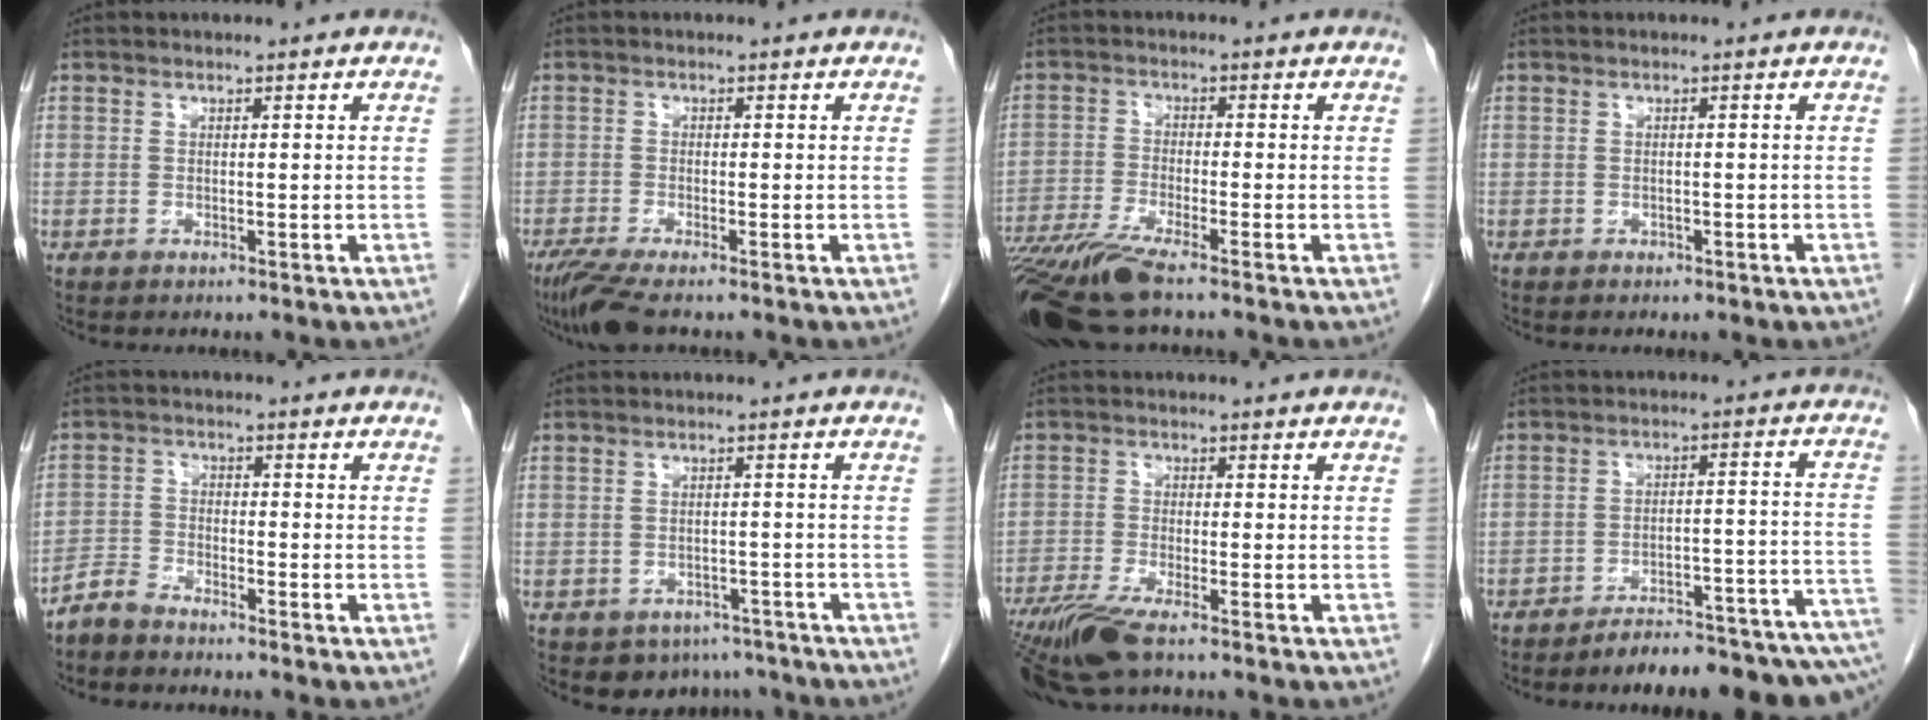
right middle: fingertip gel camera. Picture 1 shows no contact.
{"total": 4.8, "force": [-3.6, 0.2, 3.1], "torque": [-0.060, -0.014, -0.068]}
{"total": 9.9, "force": [-7.7, -0.1, 6.3], "torque": [-0.113, -0.025, -0.137]}
{"total": 0.6, "force": [-0.4, 0.5, 0.2], "torque": [-0.007, 0.002, -0.004]}
{"total": 3.2, "force": [-3.1, 0.7, 0.2], "torque": [-0.003, -0.006, -0.064]}
{"total": 5.3, "force": [-4.2, 3.2, 0.2], "torque": [0.012, 0.010, -0.054]}
{"total": 7.3, "force": [-5.4, 0.5, 4.9], "torque": [-0.095, -0.020, -0.100]}
{"total": 16.9, "force": [-14.9, 1.8, 7.9], "torque": [-0.051, 0.028, -0.200]}